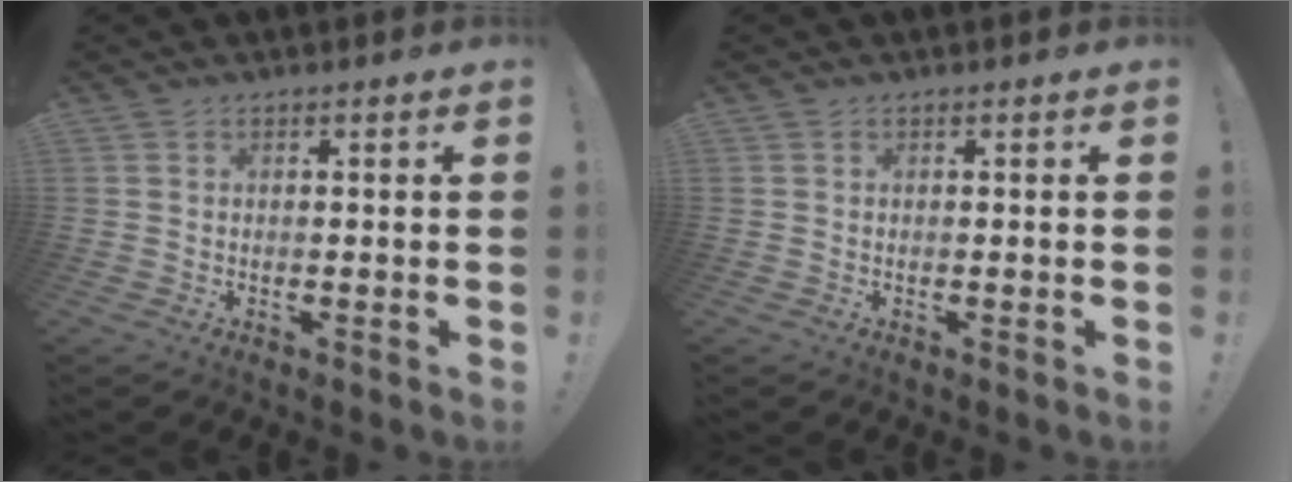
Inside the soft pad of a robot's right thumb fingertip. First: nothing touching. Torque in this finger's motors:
{"motor_torque": [0.00, 0.00, 0.00, 0.00, 0.00]}